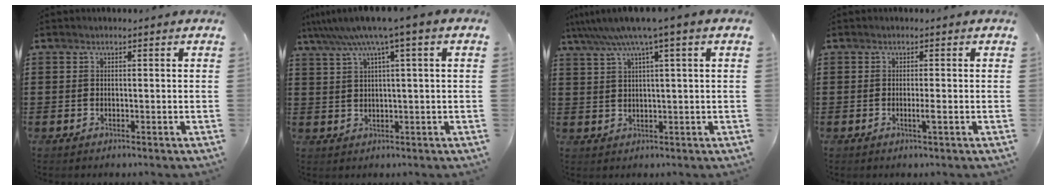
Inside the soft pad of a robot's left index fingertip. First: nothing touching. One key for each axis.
{"total": 5.7, "fx": 2.7, "fy": -0.4, "fz": 5.0, "tx": -0.104, "ty": -0.011, "tz": 0.043}
{"total": 5.8, "fx": 3.1, "fy": -0.5, "fz": 4.8, "tx": -0.102, "ty": -0.010, "tz": 0.051}
{"total": 1.4, "fx": -0.3, "fy": -0.1, "fz": 1.3, "tx": -0.023, "ty": -0.005, "tz": -0.004}